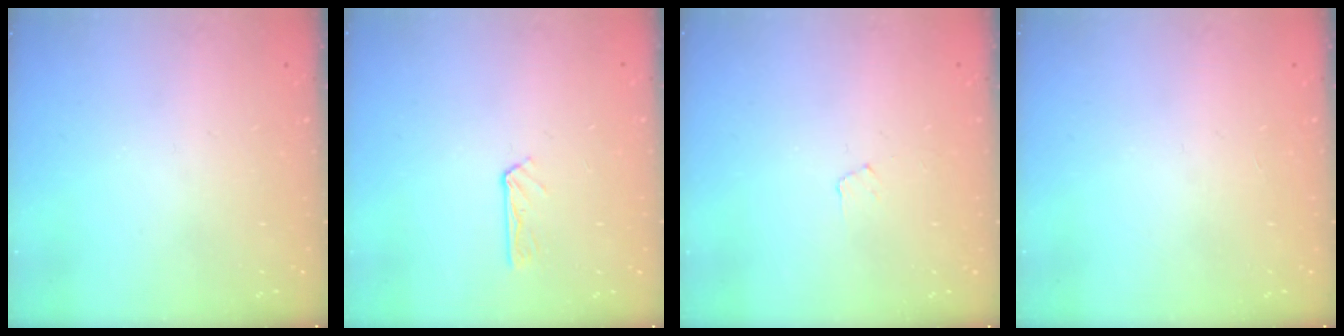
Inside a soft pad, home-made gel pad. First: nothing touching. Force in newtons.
{"total": 2.7, "press": 2.7, "slide": 0.2}
{"total": 3.6, "press": 3.6, "slide": 0.4}
{"total": 0.0}